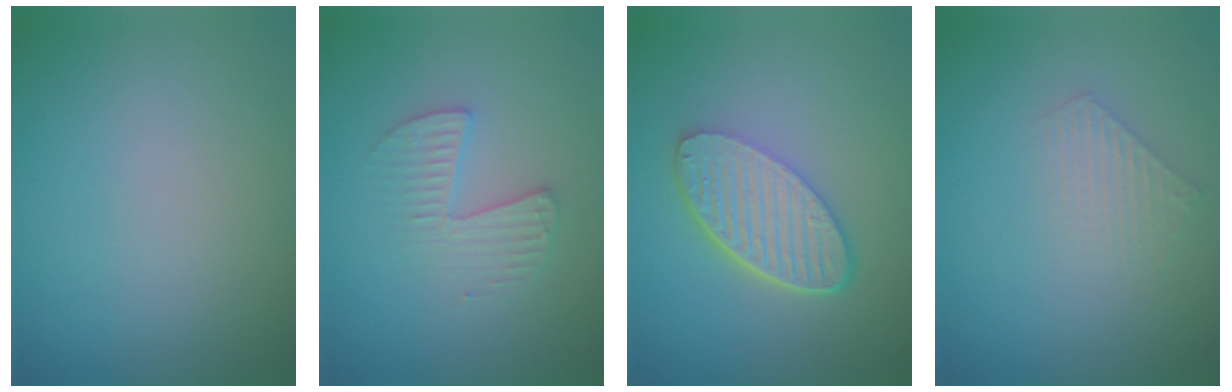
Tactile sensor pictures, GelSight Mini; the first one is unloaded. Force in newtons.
{"total": 2.3, "press": 2.3, "slide": 0.3}
{"total": 6.2, "press": 4.4, "slide": 4.3}
{"total": 1.5, "press": 1.5, "slide": 0.3}